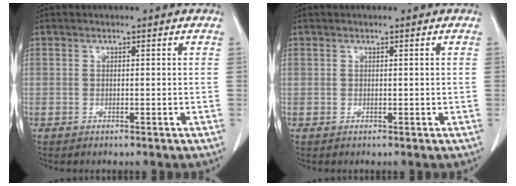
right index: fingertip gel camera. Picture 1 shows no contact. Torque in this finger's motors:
{"motor_torque": [-0.05, 0.03, 0.00, 0.00]}